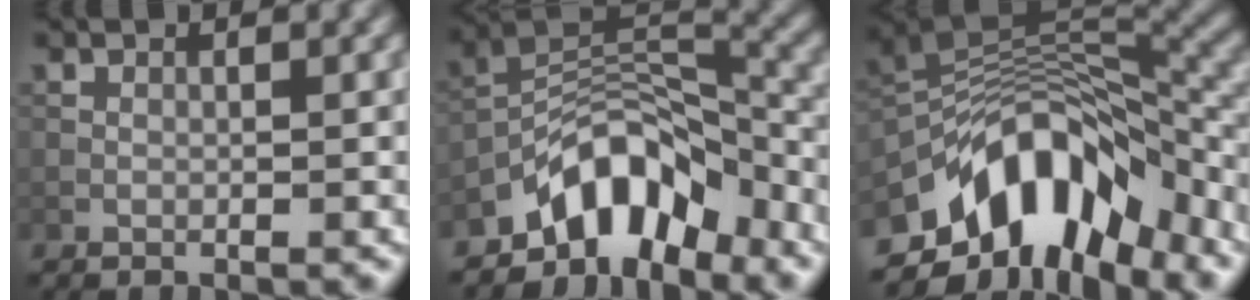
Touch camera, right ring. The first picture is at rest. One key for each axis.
{"total": 7.8, "fx": -5.7, "fy": 3.6, "fz": 4.0, "tx": -0.044, "ty": 0.006, "tz": -0.112}
{"total": 11.9, "fx": -6.6, "fy": 6.1, "fz": 7.7, "tx": -0.122, "ty": 0.019, "tz": -0.129}